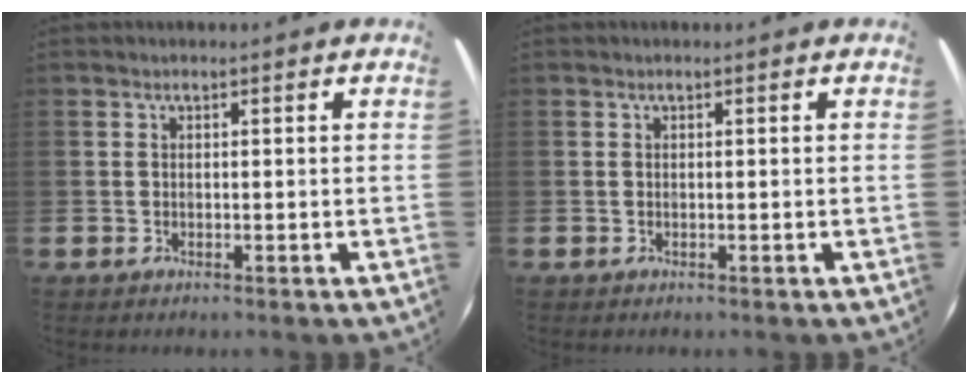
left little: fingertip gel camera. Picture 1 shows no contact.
{"total": 0.0}